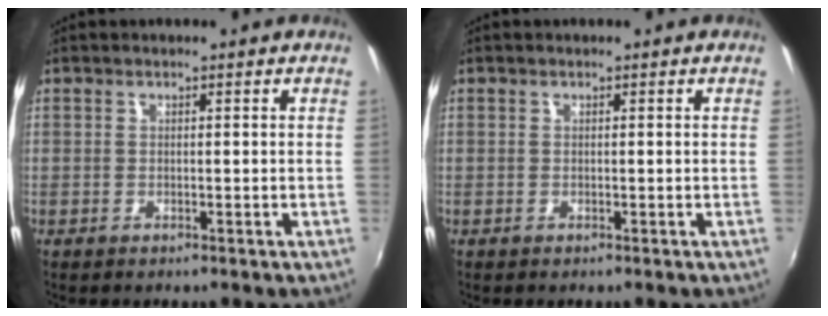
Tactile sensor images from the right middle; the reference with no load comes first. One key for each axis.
{"total": 0.0}